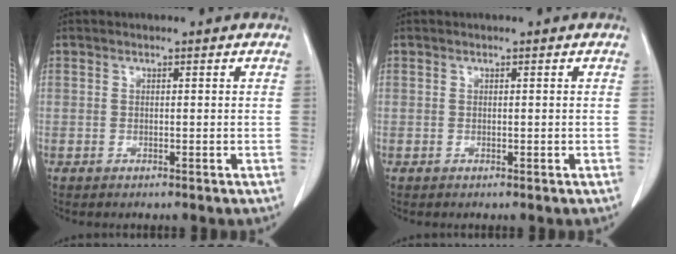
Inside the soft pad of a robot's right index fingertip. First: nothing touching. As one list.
[{"total": 0.0}]